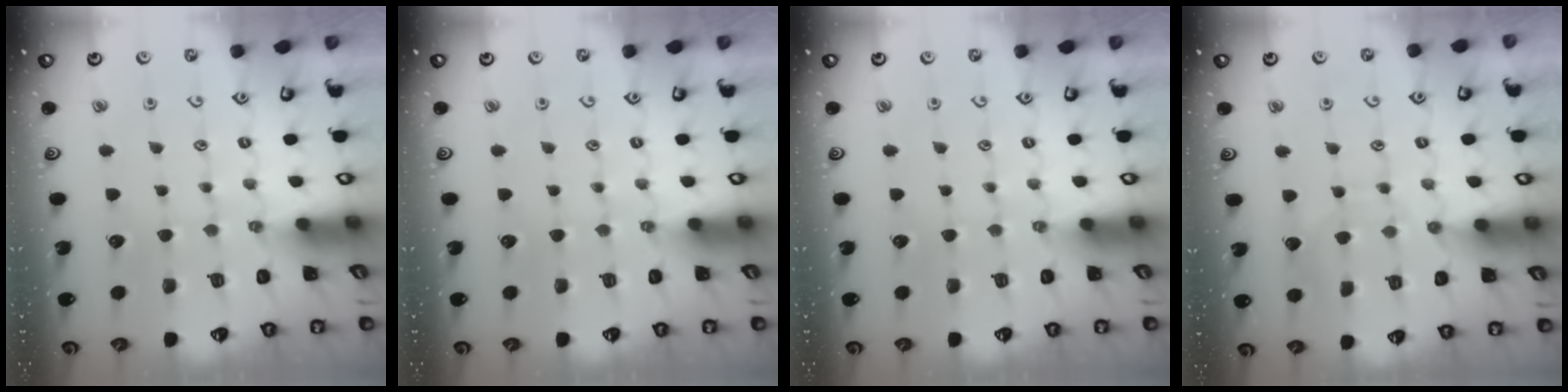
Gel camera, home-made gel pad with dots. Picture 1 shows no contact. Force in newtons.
{"total": 0.0}
{"total": 0.0}
{"total": 5.1, "press": 5.1, "slide": 0.4}